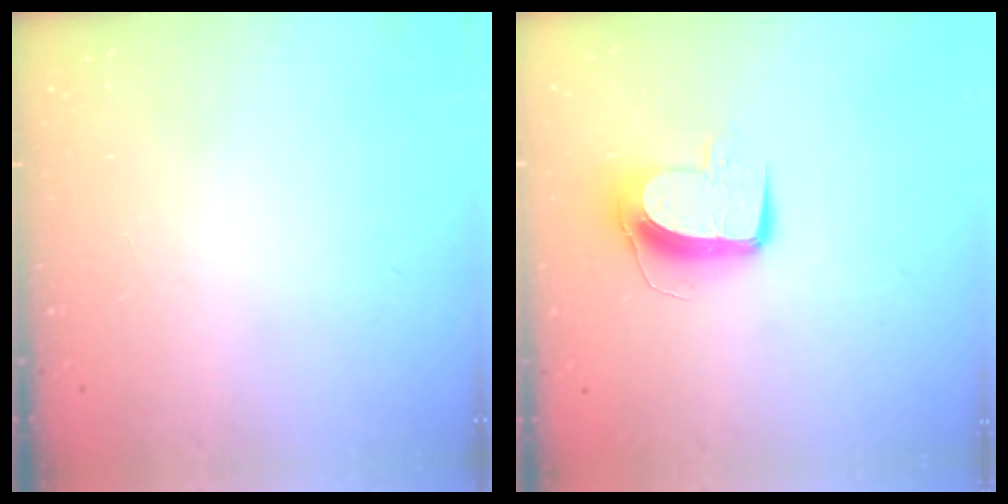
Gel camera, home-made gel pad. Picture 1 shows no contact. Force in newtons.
{"total": 9.8, "press": 9.7, "slide": 0.7}